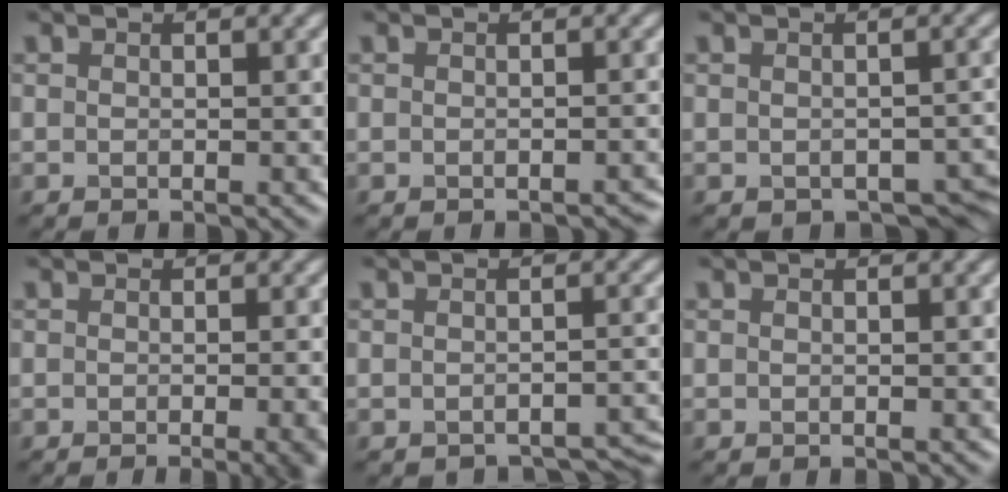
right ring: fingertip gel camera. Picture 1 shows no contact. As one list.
[{"total": 0.9, "force": [-0.9, 0.1, 0.3], "torque": [-0.002, 0.000, -0.010]}, {"total": 3.4, "force": [-1.4, 2.1, 2.3], "torque": [-0.024, -0.016, -0.011]}, {"total": 5.0, "force": [-1.6, 1.8, 4.4], "torque": [-0.028, -0.005, -0.013]}, {"total": 2.6, "force": [-2.4, 0.7, 0.7], "torque": [-0.006, -0.005, -0.024]}, {"total": 0.0}]